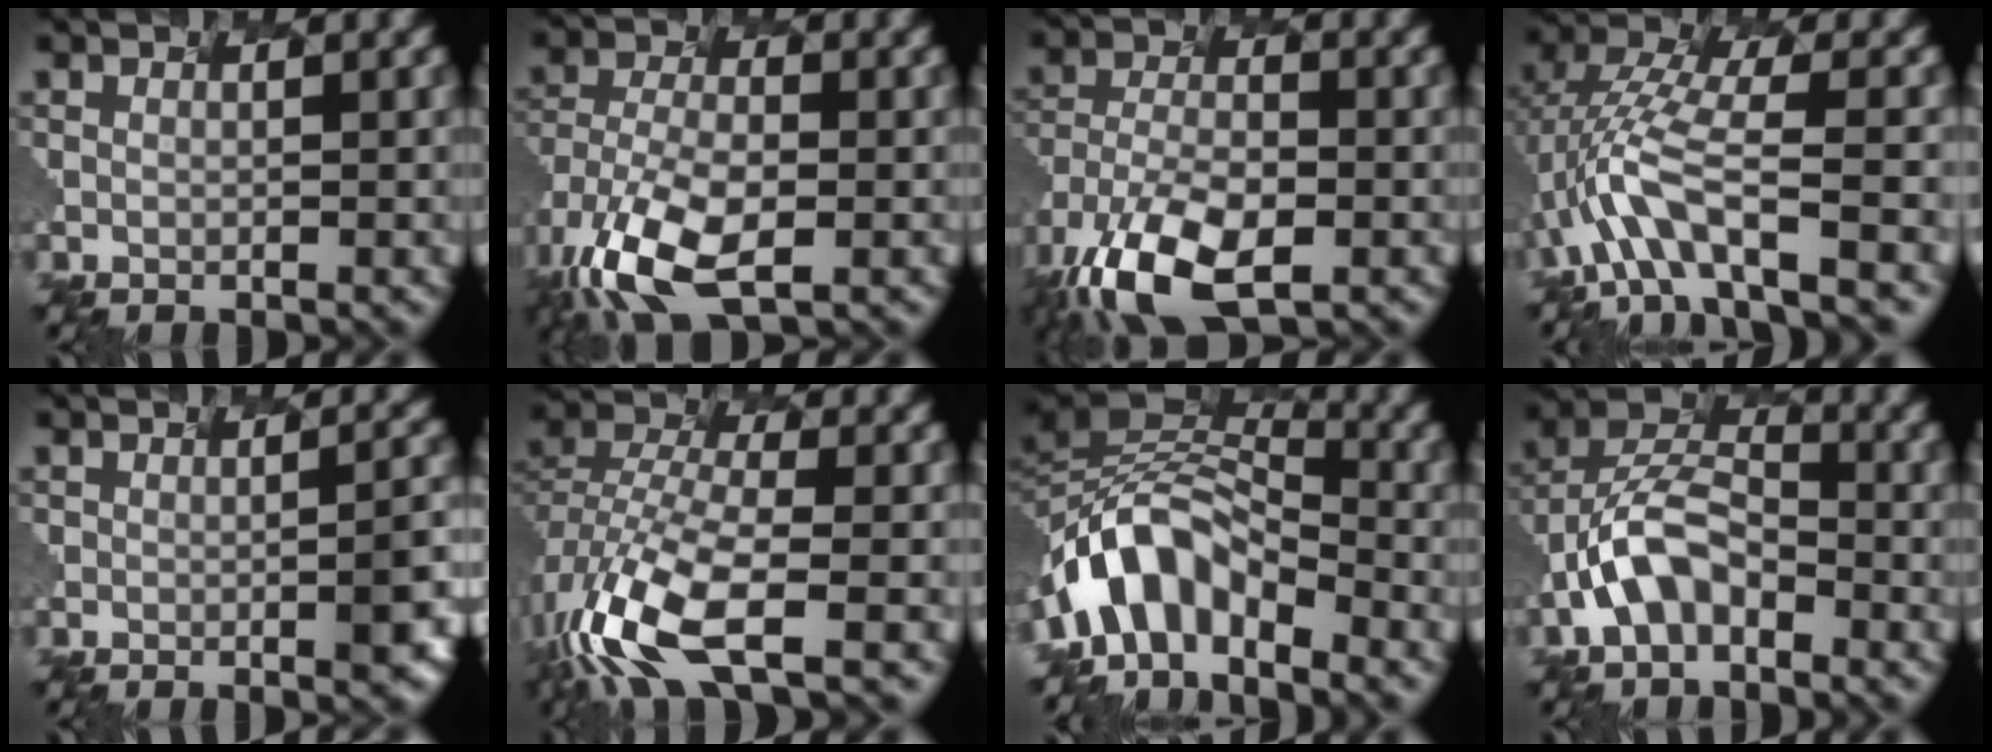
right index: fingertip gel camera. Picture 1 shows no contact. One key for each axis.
{"total": 10.4, "fx": -7.3, "fy": 3.9, "fz": 6.2, "tx": -0.164, "ty": -0.026, "tz": -0.097}
{"total": 12.3, "fx": -8.9, "fy": 5.0, "fz": 6.9, "tx": -0.170, "ty": -0.035, "tz": -0.116}
{"total": 6.3, "fx": -3.8, "fy": 1.0, "fz": 4.9, "tx": -0.122, "ty": 0.010, "tz": -0.045}
{"total": 4.9, "fx": -1.2, "fy": 1.5, "fz": 4.5, "tx": -0.018, "ty": 0.016, "tz": 0.006}
{"total": 9.9, "fx": -7.1, "fy": 2.8, "fz": 6.3, "tx": -0.167, "ty": -0.018, "tz": -0.105}
{"total": 7.0, "fx": -6.1, "fy": 2.5, "fz": 2.6, "tx": -0.063, "ty": 0.006, "tz": -0.094}
{"total": 5.5, "fx": -4.2, "fy": 2.2, "fz": 2.6, "tx": -0.077, "ty": 0.011, "tz": -0.052}